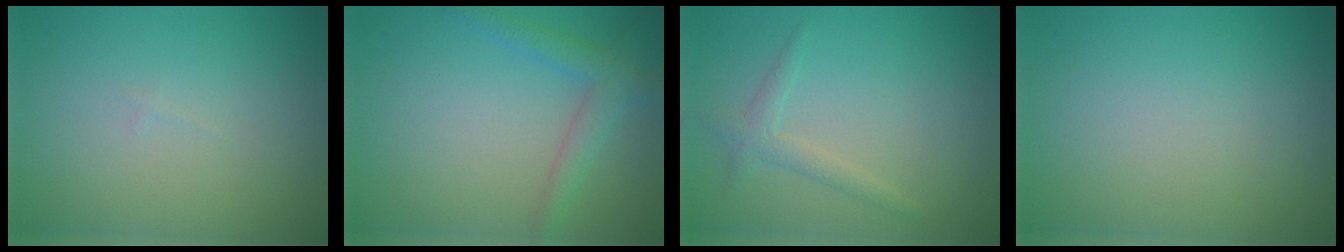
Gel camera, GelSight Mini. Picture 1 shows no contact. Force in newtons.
{"total": 2.7, "press": 2.7, "slide": 0.1}
{"total": 1.6, "press": 1.6, "slide": 0.1}
{"total": 0.0}